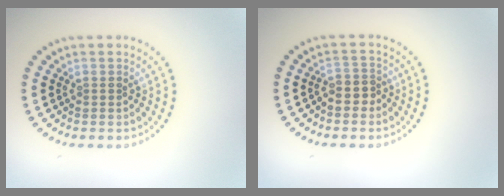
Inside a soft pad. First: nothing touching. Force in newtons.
{"total": 1.7, "press": 1.3, "slide": 1.1}